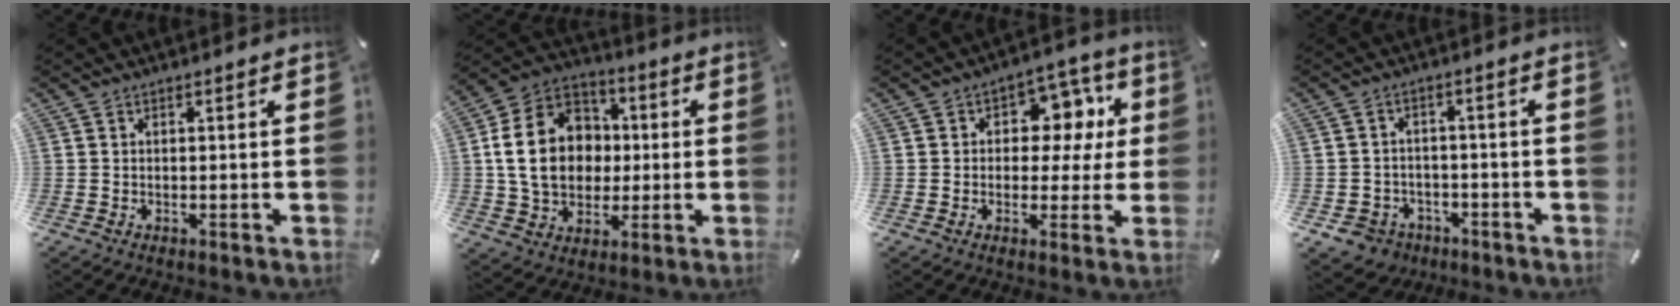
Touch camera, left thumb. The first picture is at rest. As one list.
[{"total": 18.1, "force": [0.4, 14.9, 10.2], "torque": [-0.206, 0.019, 0.010]}, {"total": 10.1, "force": [1.9, 7.9, 6.0], "torque": [-0.065, -0.012, 0.031]}, {"total": 5.7, "force": [-2.8, 4.8, 1.3], "torque": [-0.044, 0.019, -0.054]}]